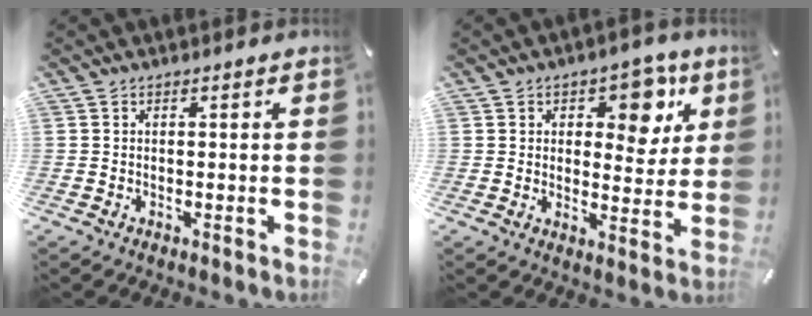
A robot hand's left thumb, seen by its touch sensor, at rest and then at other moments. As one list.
[{"total": 9.8, "force": [4.8, 5.9, 6.2], "torque": [-0.059, -0.025, 0.072]}]